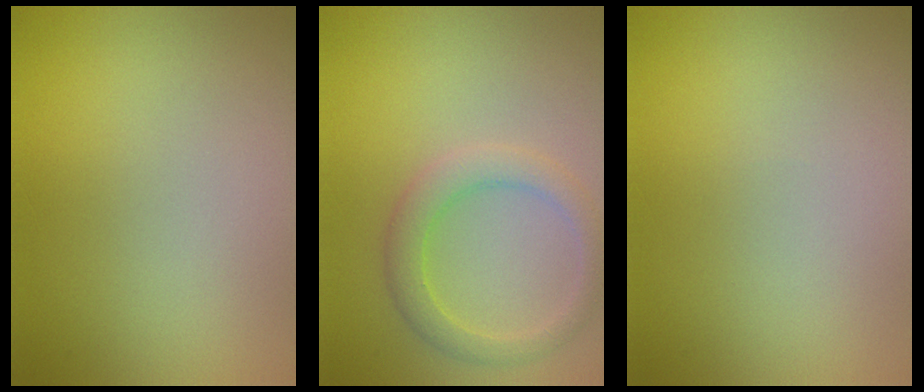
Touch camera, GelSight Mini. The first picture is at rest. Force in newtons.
{"total": 2.9, "press": 2.9, "slide": 0.1}
{"total": 0.0}